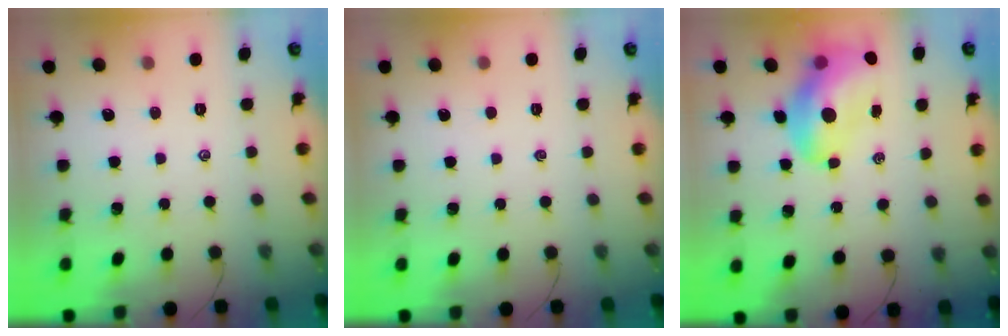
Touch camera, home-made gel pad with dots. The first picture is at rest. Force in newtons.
{"total": 0.0}
{"total": 12.8, "press": 12.2, "slide": 3.9}